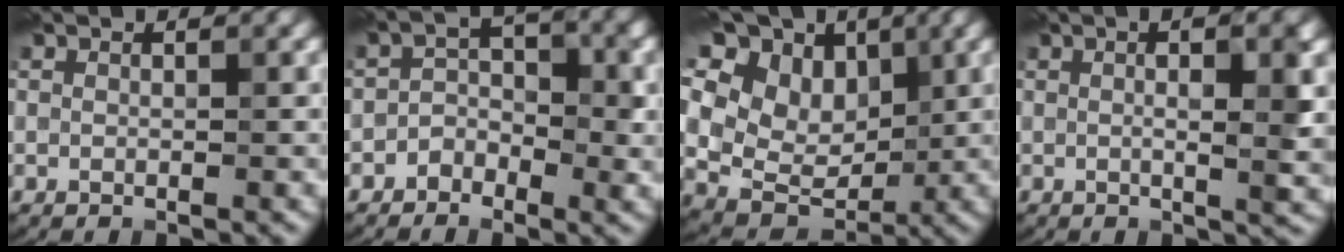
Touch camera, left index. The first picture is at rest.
{"total": 2.5, "force": [-1.4, 1.6, 1.3], "torque": [-0.016, 0.012, -0.027]}
{"total": 13.9, "force": [6.0, 9.5, 8.2], "torque": [-0.168, 0.057, 0.087]}
{"total": 5.5, "force": [0.7, 1.3, 5.3], "torque": [-0.060, 0.013, 0.001]}